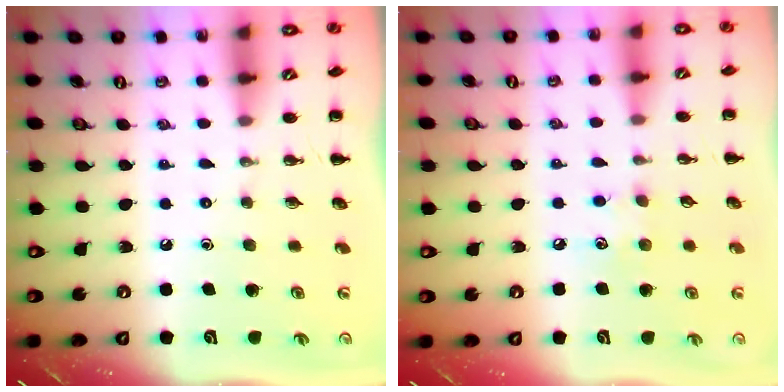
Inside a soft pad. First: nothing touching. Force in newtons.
{"total": 5.5, "press": 5.3, "slide": 1.3}